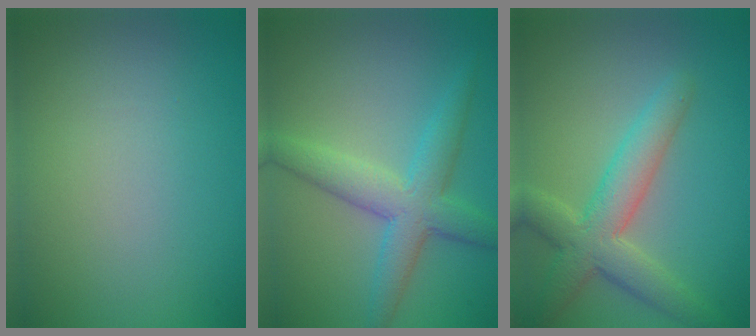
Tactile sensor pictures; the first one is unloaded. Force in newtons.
{"total": 4.8, "press": 4.8, "slide": 0.2}
{"total": 5.3, "press": 5.2, "slide": 0.3}